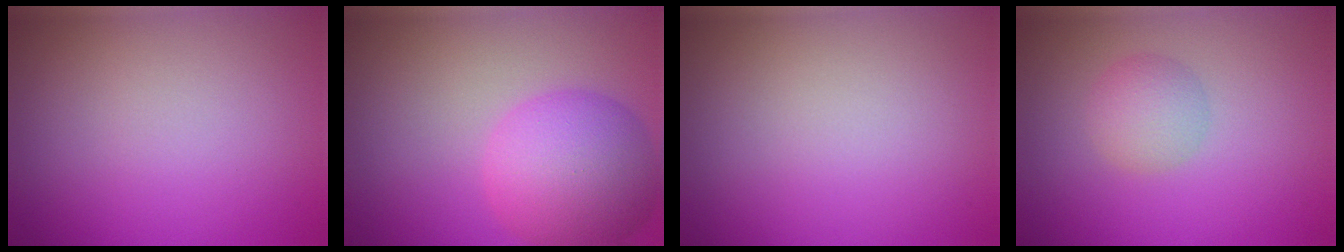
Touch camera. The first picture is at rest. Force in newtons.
{"total": 7.9, "press": 7.9, "slide": 0.2}
{"total": 0.0}
{"total": 2.5, "press": 2.5, "slide": 0.1}